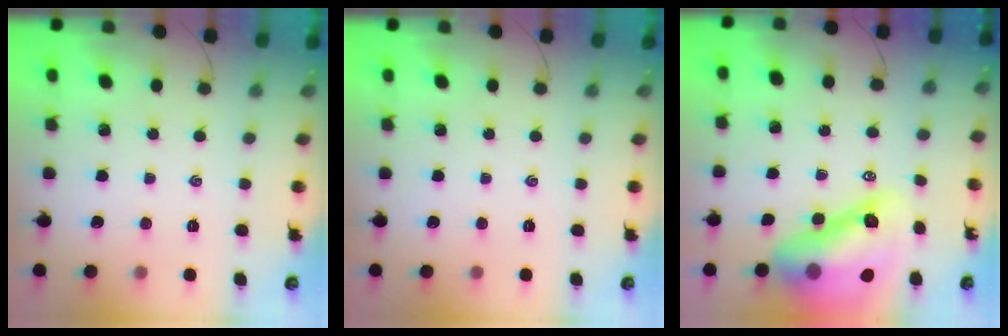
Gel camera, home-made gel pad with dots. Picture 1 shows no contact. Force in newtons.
{"total": 0.0}
{"total": 17.7, "press": 16.9, "slide": 5.0}